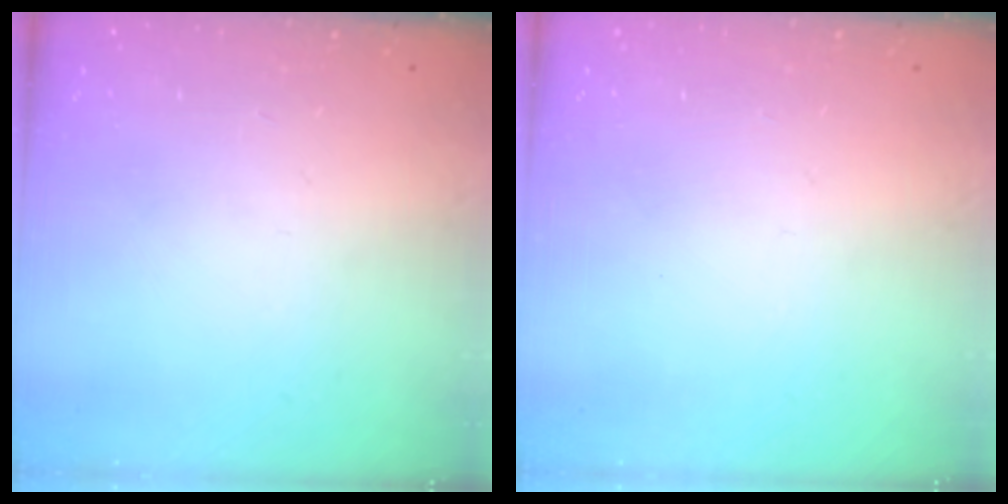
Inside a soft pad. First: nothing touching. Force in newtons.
{"total": 0.0}